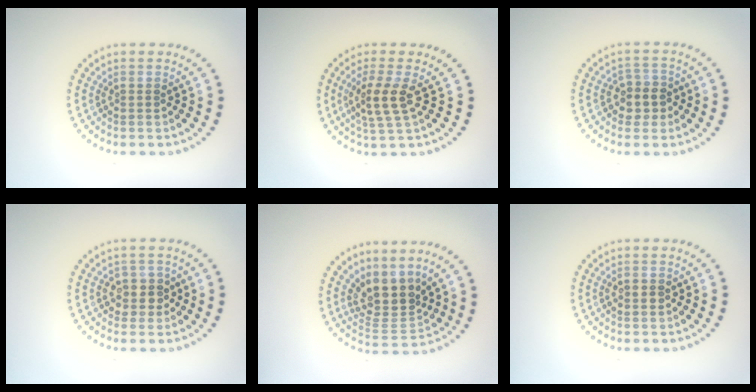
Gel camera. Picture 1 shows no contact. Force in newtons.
{"total": 3.1, "press": 2.8, "slide": 1.4}
{"total": 2.5, "press": 2.3, "slide": 0.9}
{"total": 2.1, "press": 2.0, "slide": 0.7}
{"total": 4.1, "press": 3.2, "slide": 2.5}
{"total": 1.5, "press": 1.5, "slide": 0.1}